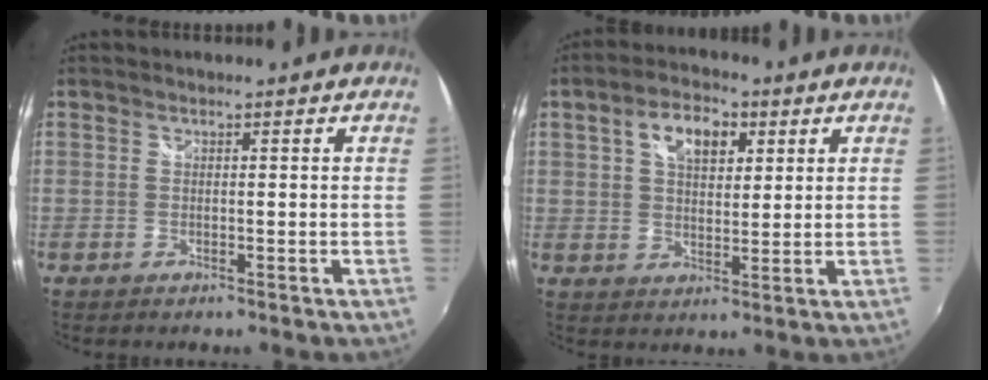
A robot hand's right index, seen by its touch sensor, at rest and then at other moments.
{"total": 8.1, "force": [3.3, 4.6, 5.8], "torque": [-0.097, 0.021, 0.055]}